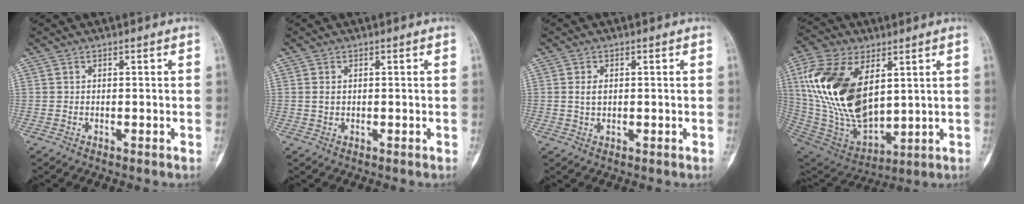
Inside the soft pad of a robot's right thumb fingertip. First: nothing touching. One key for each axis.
{"total": 1.4, "fx": 0.2, "fy": 0.8, "fz": 1.0, "tx": -0.020, "ty": -0.002, "tz": 0.007}
{"total": 2.3, "fx": 0.3, "fy": 1.3, "fz": 1.8, "tx": -0.033, "ty": -0.001, "tz": 0.008}
{"total": 24.2, "fx": 5.6, "fy": 13.8, "fz": 19.2, "tx": -0.379, "ty": -0.027, "tz": 0.113}